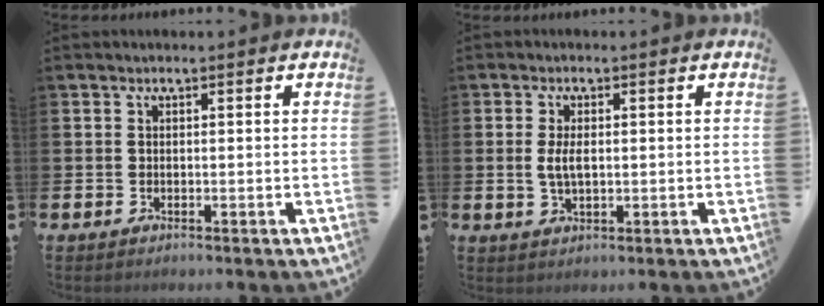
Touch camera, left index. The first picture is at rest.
{"total": 3.1, "force": [0.3, 1.5, 2.7], "torque": [-0.049, 0.003, 0.001]}